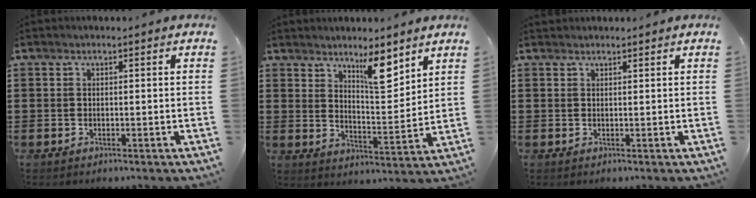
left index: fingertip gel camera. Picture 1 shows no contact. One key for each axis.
{"total": 7.8, "fx": 6.1, "fy": 1.9, "fz": 4.6, "tx": -0.072, "ty": -0.028, "tz": 0.102}
{"total": 0.9, "fx": 0.9, "fy": 0.2, "fz": 0.0, "tx": -0.002, "ty": 0.000, "tz": 0.017}